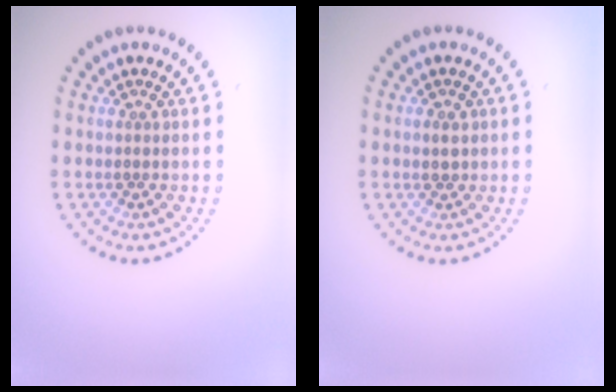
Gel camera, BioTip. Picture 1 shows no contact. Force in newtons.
{"total": 1.2, "press": 1.0, "slide": 0.5}